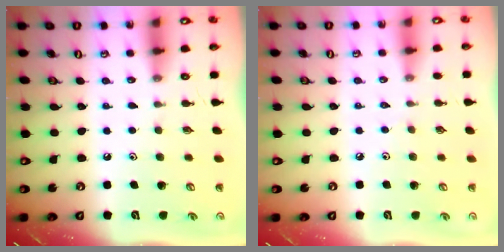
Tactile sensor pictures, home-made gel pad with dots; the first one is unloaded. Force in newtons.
{"total": 2.1, "press": 2.1, "slide": 0.5}